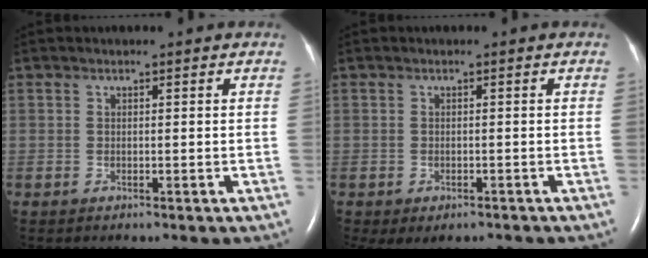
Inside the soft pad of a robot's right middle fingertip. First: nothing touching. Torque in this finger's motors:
{"motor_torque": [1.07, -1.07, 0.34, 0.12]}